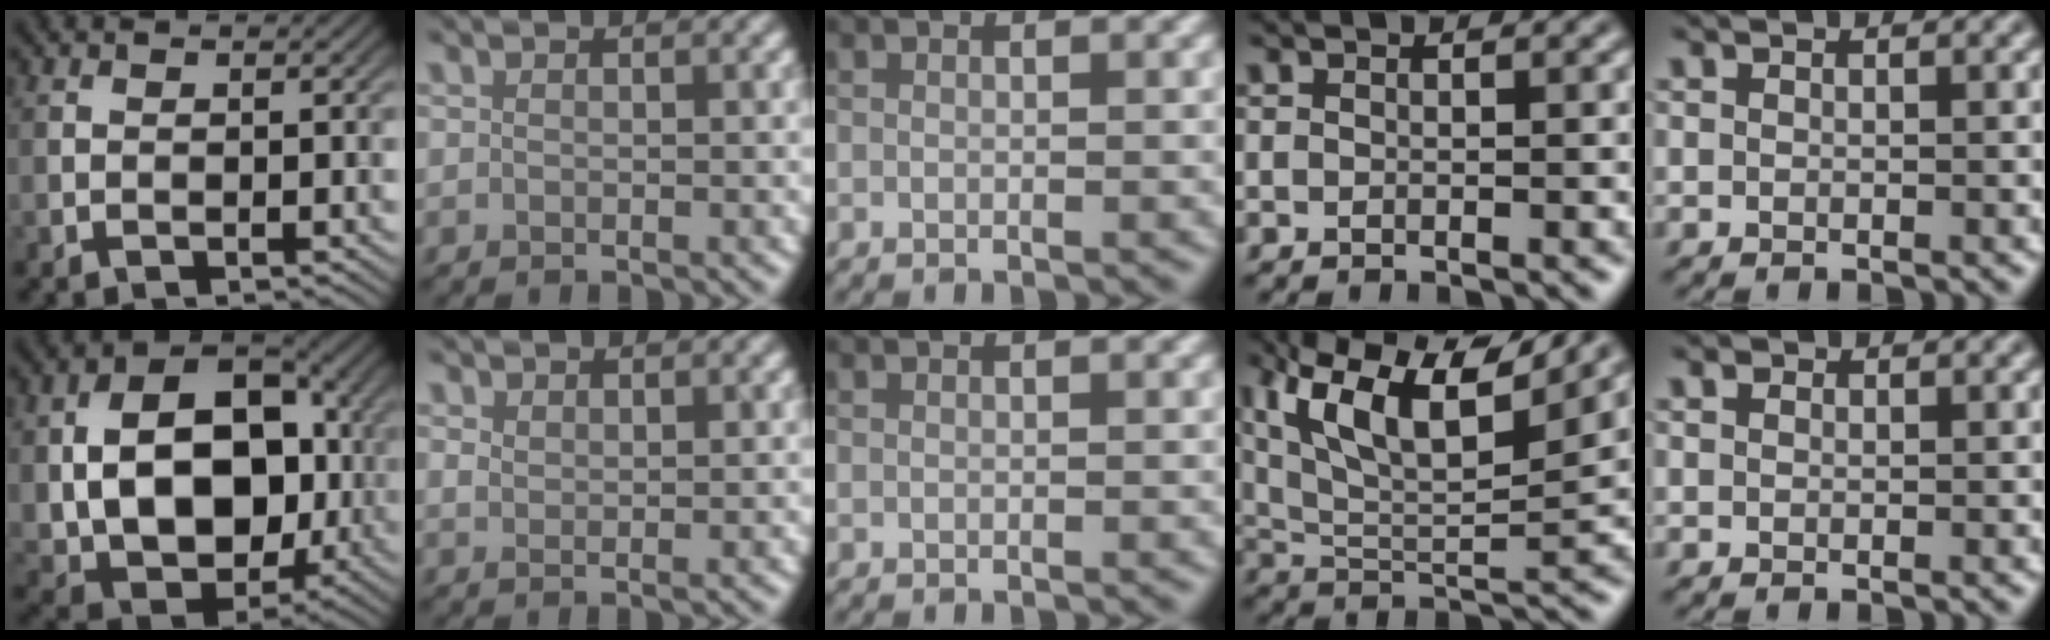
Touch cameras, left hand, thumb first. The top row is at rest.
{"thumb": {"total": 15.3, "force": [0.3, 10.7, 10.9], "torque": [-0.186, -0.006, 0.017]}, "index": {"total": 1.2, "force": [0.9, 0.5, 0.6], "torque": [-0.014, -0.003, 0.019]}, "ring": {"total": 12.0, "force": [6.8, 4.2, 8.9], "torque": [-0.165, 0.020, 0.118]}, "little": {"total": 0.7, "force": [0.3, 0.5, 0.2], "torque": [-0.004, 0.000, 0.005]}}